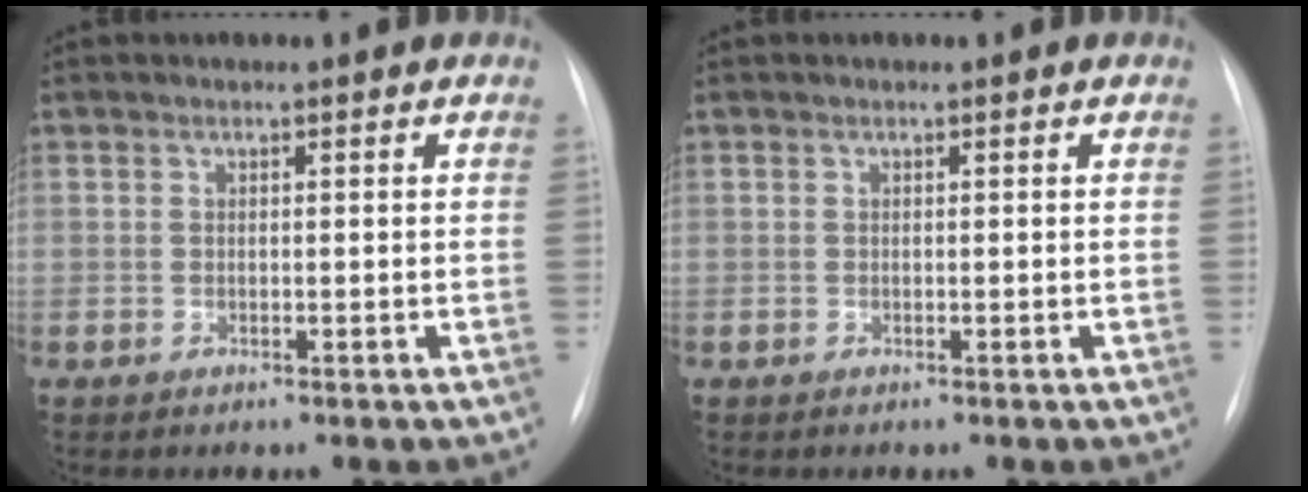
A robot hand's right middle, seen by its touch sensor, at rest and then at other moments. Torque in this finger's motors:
{"motor_torque": [-0.26, -0.42, 0.03, 0.01]}